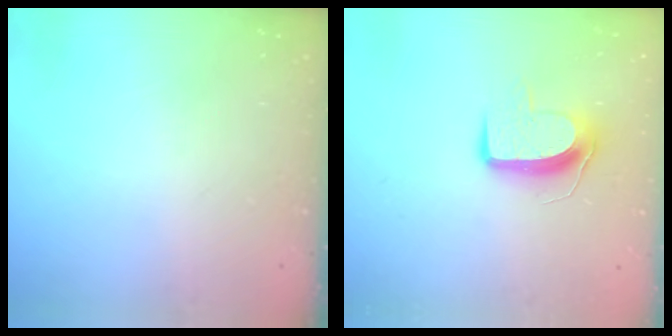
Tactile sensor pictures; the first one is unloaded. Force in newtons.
{"total": 9.3, "press": 9.3, "slide": 0.6}